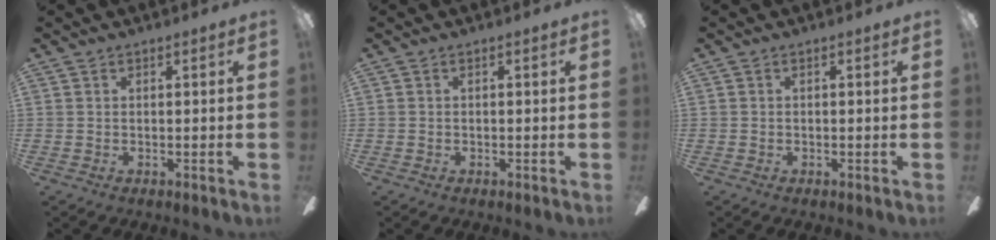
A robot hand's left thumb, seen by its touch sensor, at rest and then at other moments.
{"total": 0.0}
{"total": 0.0}